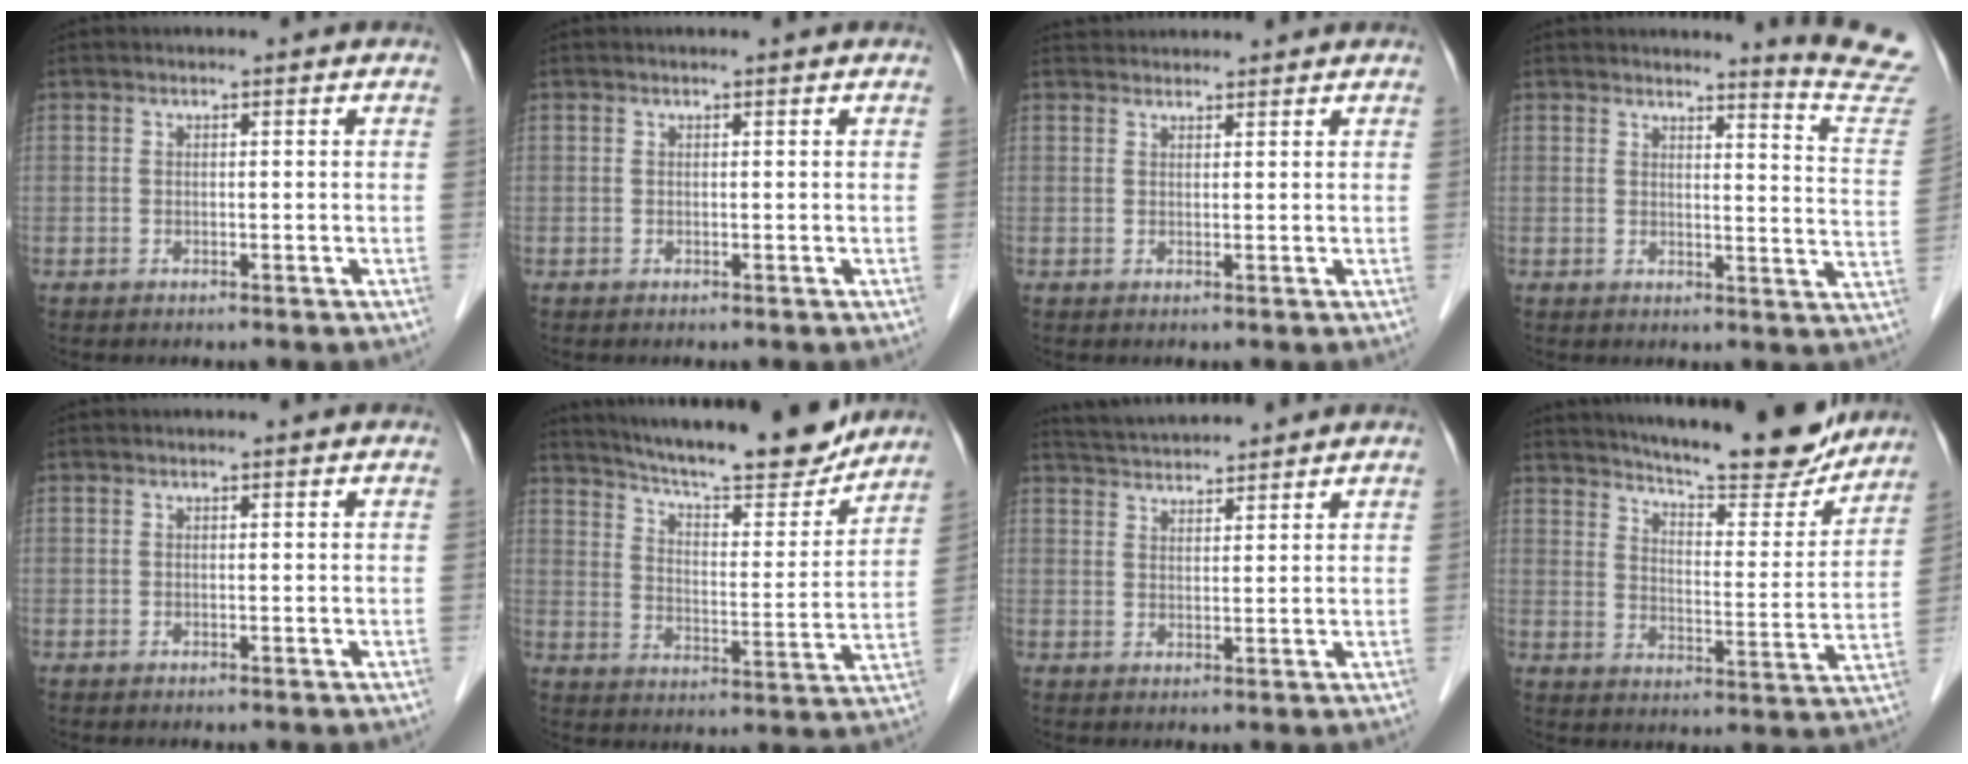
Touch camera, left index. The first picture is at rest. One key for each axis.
{"total": 0.0}
{"total": 3.8, "fx": 3.7, "fy": 0.7, "fz": 0.4, "tx": -0.008, "ty": 0.036, "tz": 0.059}
{"total": 10.2, "fx": 10.0, "fy": -1.9, "fz": 0.9, "tx": -0.013, "ty": -0.113, "tz": 0.094}
{"total": 0.0}
{"total": 20.4, "fx": 18.2, "fy": 3.0, "fz": 8.6, "tx": -0.138, "ty": -0.015, "tz": 0.255}
{"total": 6.4, "fx": 6.3, "fy": 0.3, "fz": 1.3, "tx": -0.032, "ty": 0.031, "tz": 0.107}
{"total": 19.9, "fx": 17.9, "fy": 2.8, "fz": 8.2, "tx": -0.122, "ty": -0.030, "tz": 0.238}